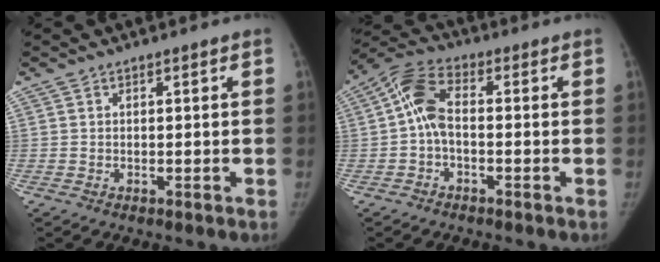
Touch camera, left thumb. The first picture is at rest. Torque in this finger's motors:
{"motor_torque": [-0.35, 0.78, -0.20, 0.03, 0.09]}